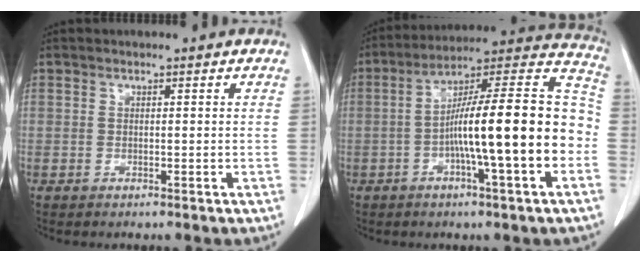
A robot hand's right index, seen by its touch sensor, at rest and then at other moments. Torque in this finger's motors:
{"motor_torque": [2.14, 0.00, 1.05, 0.21]}